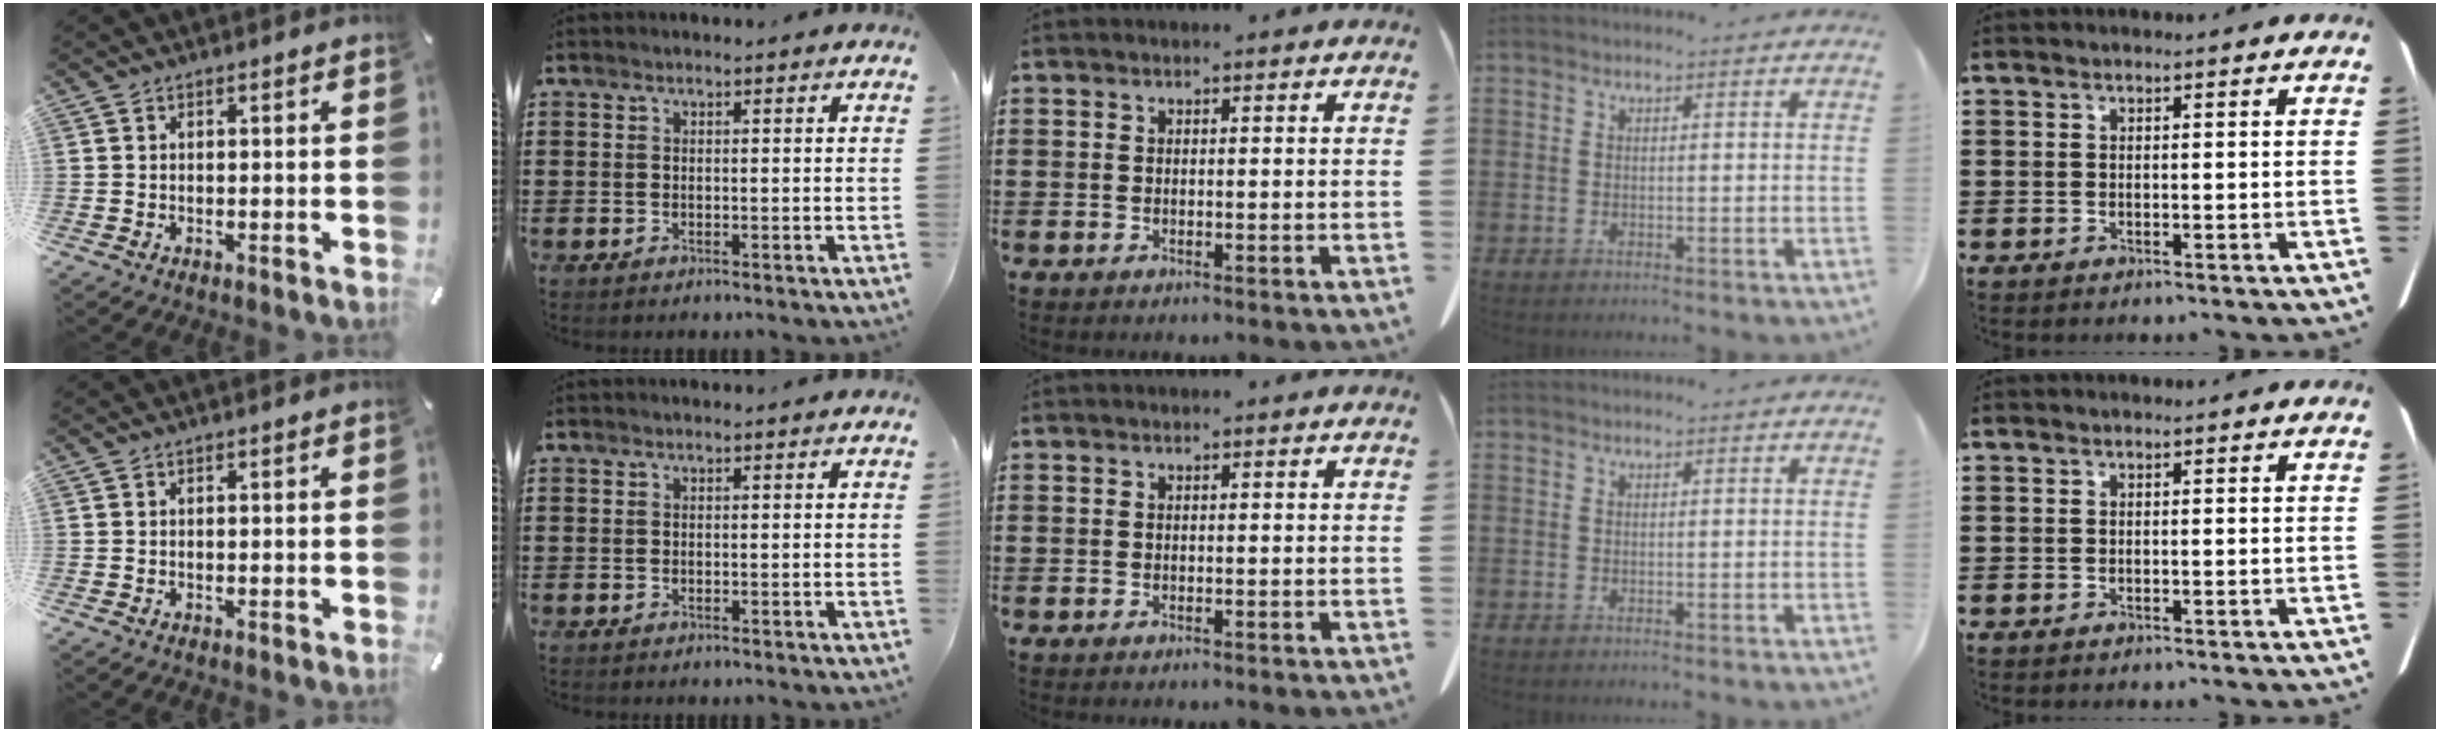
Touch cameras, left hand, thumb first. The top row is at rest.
{}